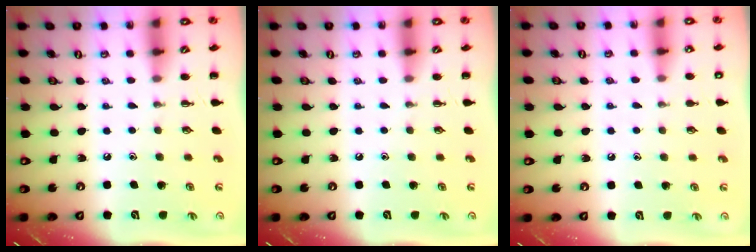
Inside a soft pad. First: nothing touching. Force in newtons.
{"total": 0.0}
{"total": 5.9, "press": 5.6, "slide": 1.8}